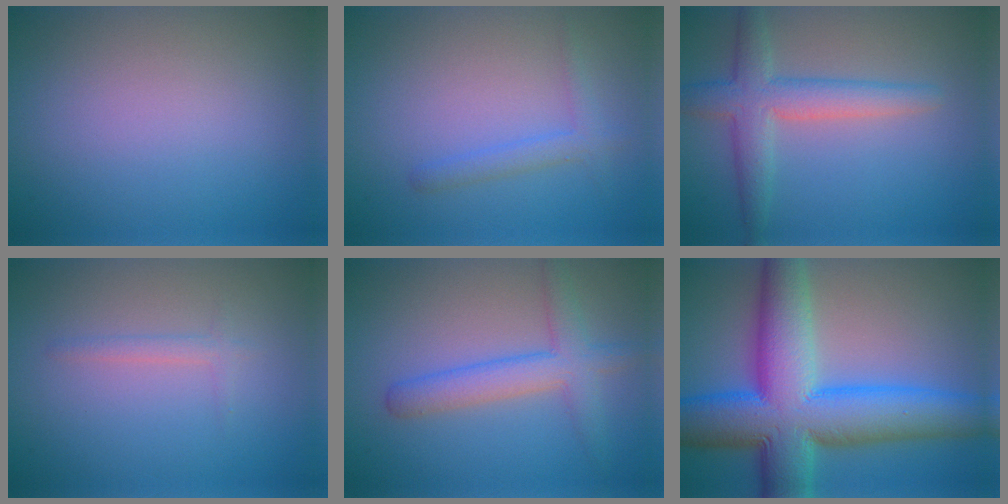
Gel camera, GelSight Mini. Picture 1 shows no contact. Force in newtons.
{"total": 1.9, "press": 1.9, "slide": 0.1}
{"total": 4.3, "press": 4.3, "slide": 0.3}
{"total": 1.2, "press": 1.2, "slide": 0.0}
{"total": 4.2, "press": 4.2, "slide": 0.2}
{"total": 13.8, "press": 13.8, "slide": 0.5}